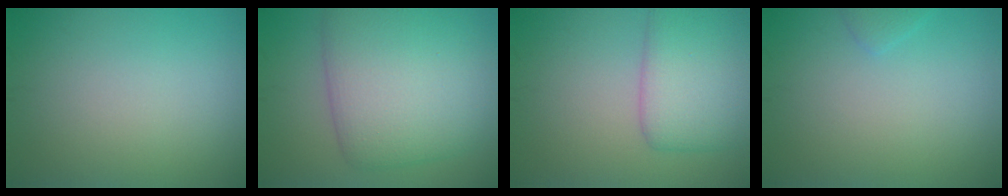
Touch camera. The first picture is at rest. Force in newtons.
{"total": 8.5, "press": 8.5, "slide": 0.3}
{"total": 5.5, "press": 5.5, "slide": 0.1}
{"total": 1.0, "press": 1.0, "slide": 0.2}